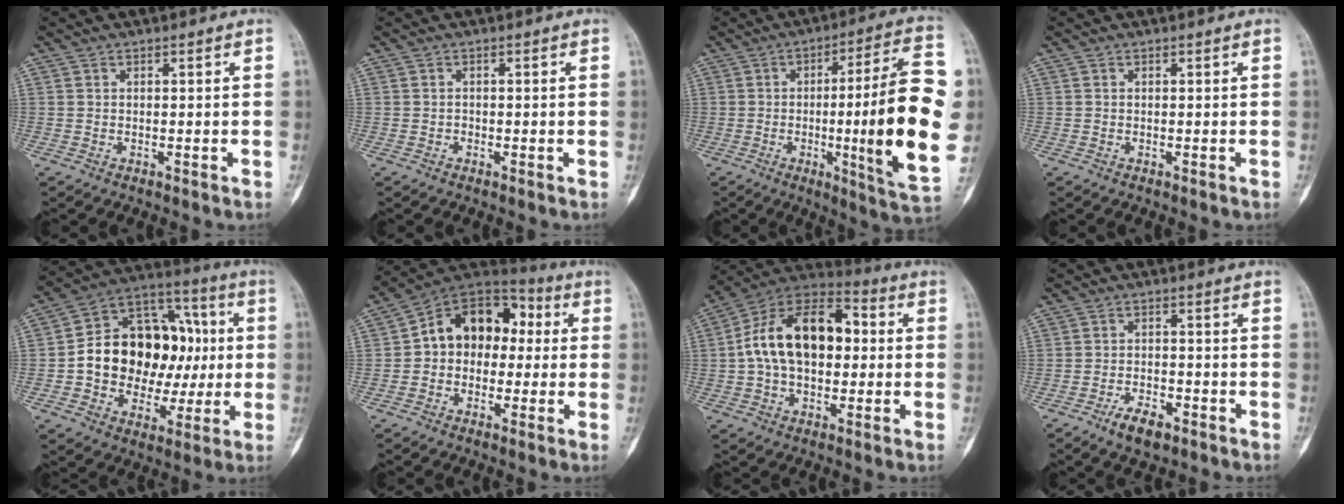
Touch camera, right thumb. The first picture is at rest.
{"total": 0.5, "force": [-0.2, 0.4, 0.3], "torque": [0.000, 0.002, -0.008]}
{"total": 23.4, "force": [-1.3, 2.5, 23.2], "torque": [-0.329, 0.004, -0.020]}
{"total": 0.0}
{"total": 22.7, "force": [0.6, 16.3, 15.8], "torque": [-0.201, 0.043, 0.018]}
{"total": 14.6, "force": [1.0, 10.9, 9.8], "torque": [-0.101, 0.047, 0.001]}
{"total": 19.0, "force": [1.2, 11.8, 14.8], "torque": [-0.231, 0.039, 0.012]}
{"total": 5.4, "force": [-3.4, 2.4, 3.5], "torque": [-0.058, 0.015, -0.056]}